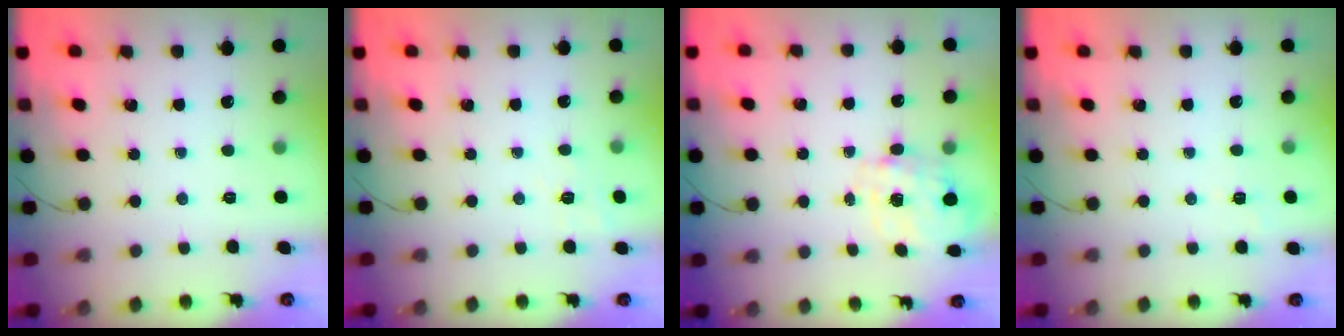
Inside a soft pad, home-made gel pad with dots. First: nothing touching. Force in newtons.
{"total": 7.7, "press": 7.4, "slide": 2.0}
{"total": 4.0, "press": 3.9, "slide": 0.9}
{"total": 2.7, "press": 2.2, "slide": 1.5}